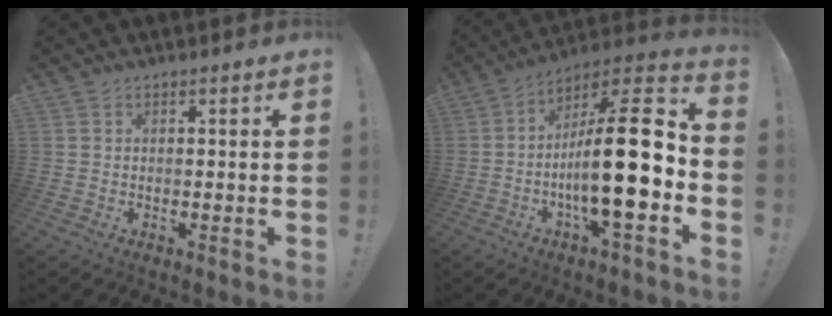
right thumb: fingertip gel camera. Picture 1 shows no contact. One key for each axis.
{"total": 23.6, "fx": -3.9, "fy": 6.4, "fz": 22.3, "tx": -0.372, "ty": 0.020, "tz": -0.066}